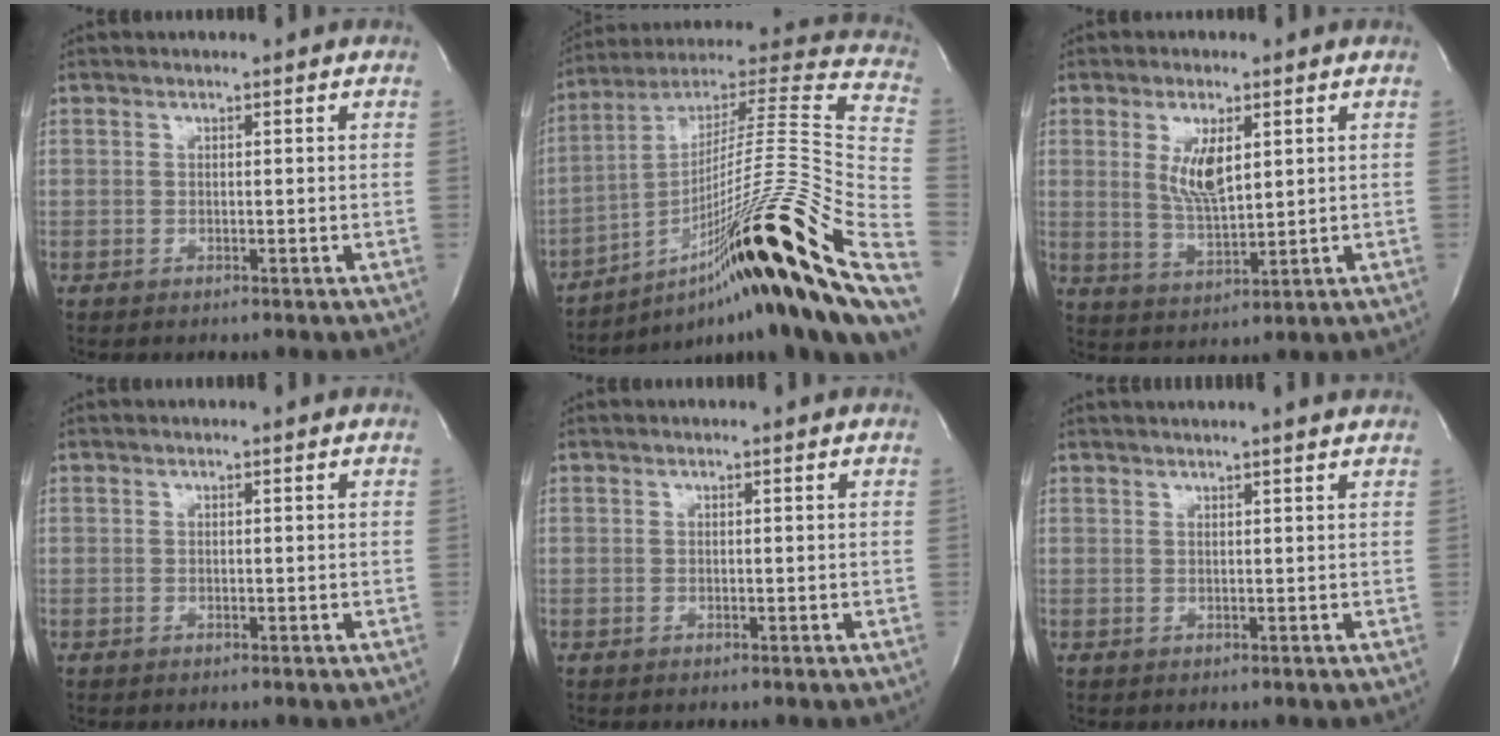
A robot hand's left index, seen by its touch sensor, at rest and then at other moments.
{"total": 35.6, "force": [-13.3, 2.2, 33.0], "torque": [-0.421, -0.006, -0.217]}
{"total": 6.3, "force": [1.8, 1.9, 5.7], "torque": [-0.112, -0.006, 0.042]}
{"total": 0.0}
{"total": 0.0}
{"total": 5.7, "force": [5.2, -0.7, 2.4], "torque": [-0.035, 0.020, 0.054]}